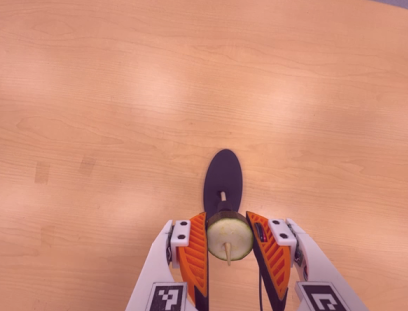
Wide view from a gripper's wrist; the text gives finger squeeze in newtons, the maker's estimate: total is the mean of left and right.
{"total": 9.8, "left": 9.3, "right": 10.3}